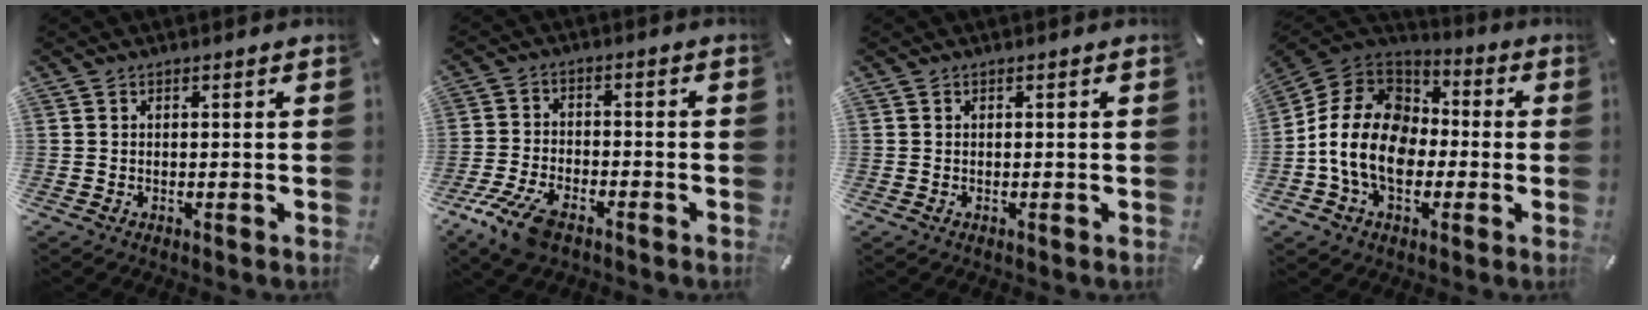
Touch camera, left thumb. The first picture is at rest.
{"total": 8.8, "force": [-5.7, 3.9, 5.4], "torque": [-0.130, 0.013, -0.111]}
{"total": 0.0}
{"total": 16.5, "force": [-4.2, 12.7, 9.7], "torque": [-0.206, 0.038, -0.077]}